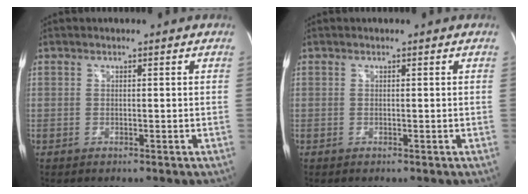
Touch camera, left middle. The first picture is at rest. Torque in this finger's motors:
{"motor_torque": [-0.01, 0.01, 0.01, 0.00]}